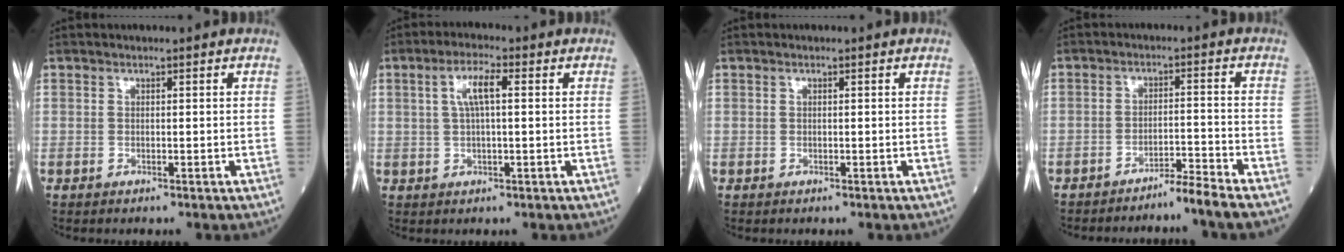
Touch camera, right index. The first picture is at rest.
{"total": 4.9, "force": [1.3, 1.0, 4.6], "torque": [-0.093, 0.013, 0.026]}
{"total": 0.0}
{"total": 4.2, "force": [-3.7, -1.6, 1.3], "torque": [-0.017, -0.012, -0.067]}